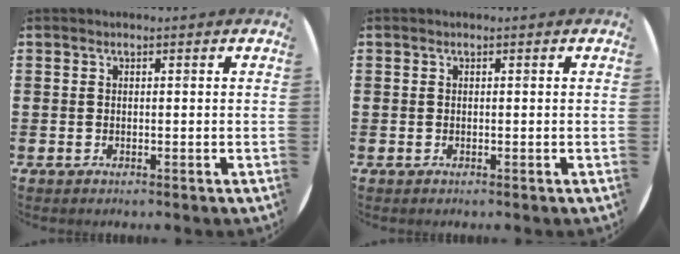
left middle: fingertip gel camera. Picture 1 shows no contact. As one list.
[{"total": 0.0}]